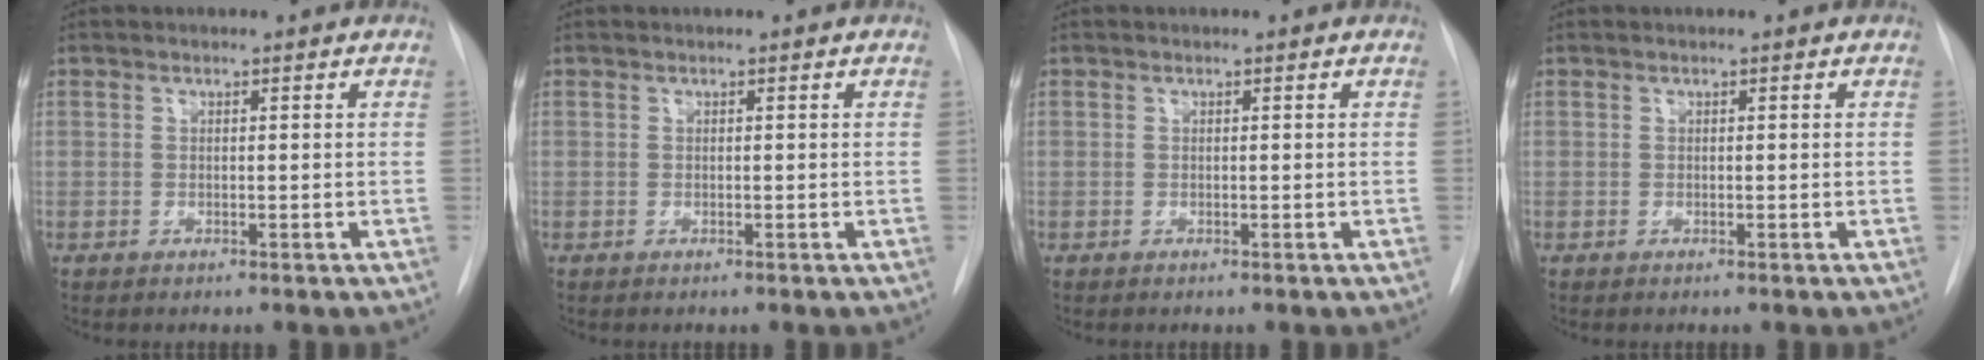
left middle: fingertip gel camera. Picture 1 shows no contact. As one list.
[{"total": 0.0}, {"total": 0.0}, {"total": 0.0}]